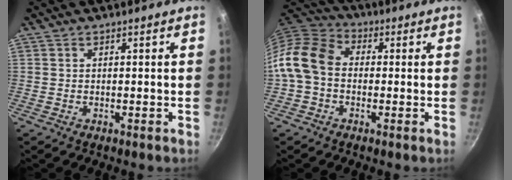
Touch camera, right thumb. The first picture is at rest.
{"total": 10.6, "force": [-0.6, 8.1, 6.7], "torque": [-0.110, 0.029, -0.035]}